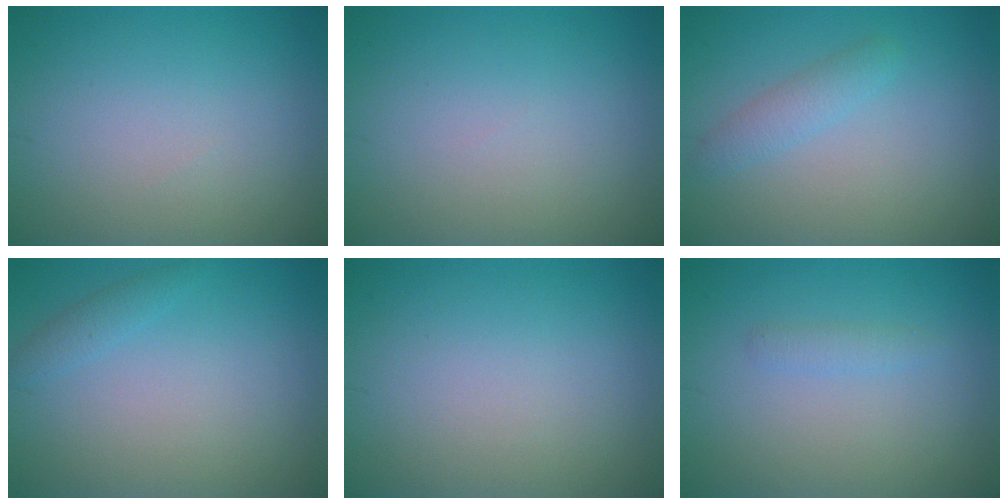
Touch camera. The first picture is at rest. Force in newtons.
{"total": 0.0}
{"total": 1.8, "press": 1.8, "slide": 0.1}
{"total": 1.2, "press": 1.2, "slide": 0.1}
{"total": 0.0}
{"total": 0.9, "press": 0.9, "slide": 0.0}